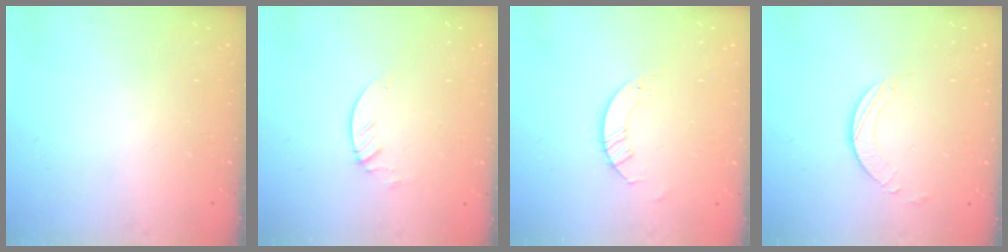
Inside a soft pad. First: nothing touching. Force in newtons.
{"total": 2.3, "press": 2.3, "slide": 0.2}
{"total": 3.2, "press": 3.2, "slide": 0.2}
{"total": 1.9, "press": 1.9, "slide": 0.2}